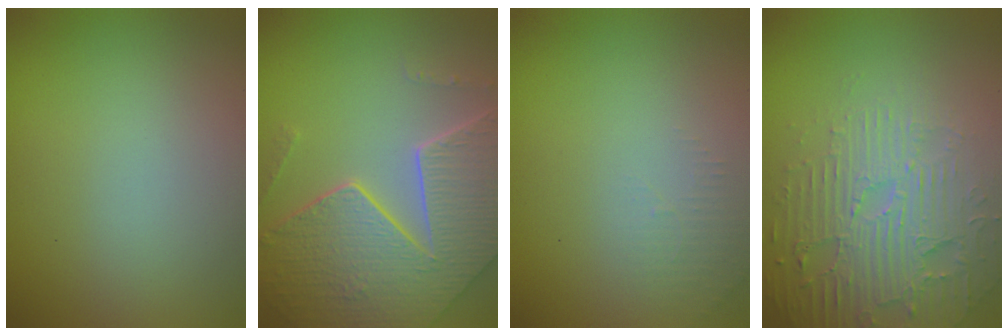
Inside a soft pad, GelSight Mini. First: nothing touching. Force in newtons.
{"total": 8.1, "press": 5.9, "slide": 5.5}
{"total": 1.3, "press": 1.2, "slide": 0.3}
{"total": 5.4, "press": 4.7, "slide": 2.7}